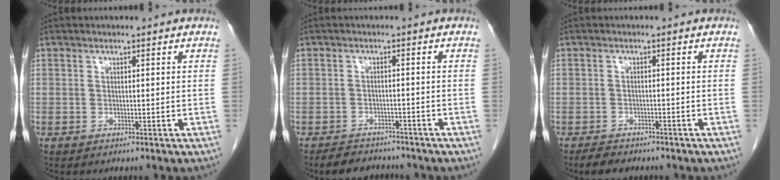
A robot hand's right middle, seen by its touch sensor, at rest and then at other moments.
{"total": 5.0, "force": [-4.5, 2.0, 1.0], "torque": [-0.017, -0.004, -0.067]}
{"total": 3.1, "force": [-2.7, 1.3, 1.0], "torque": [-0.024, -0.003, -0.041]}